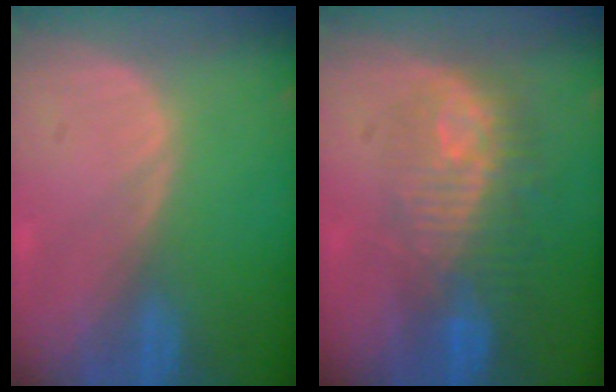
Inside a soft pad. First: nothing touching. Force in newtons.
{"total": 9.7, "press": 8.9, "slide": 3.9}